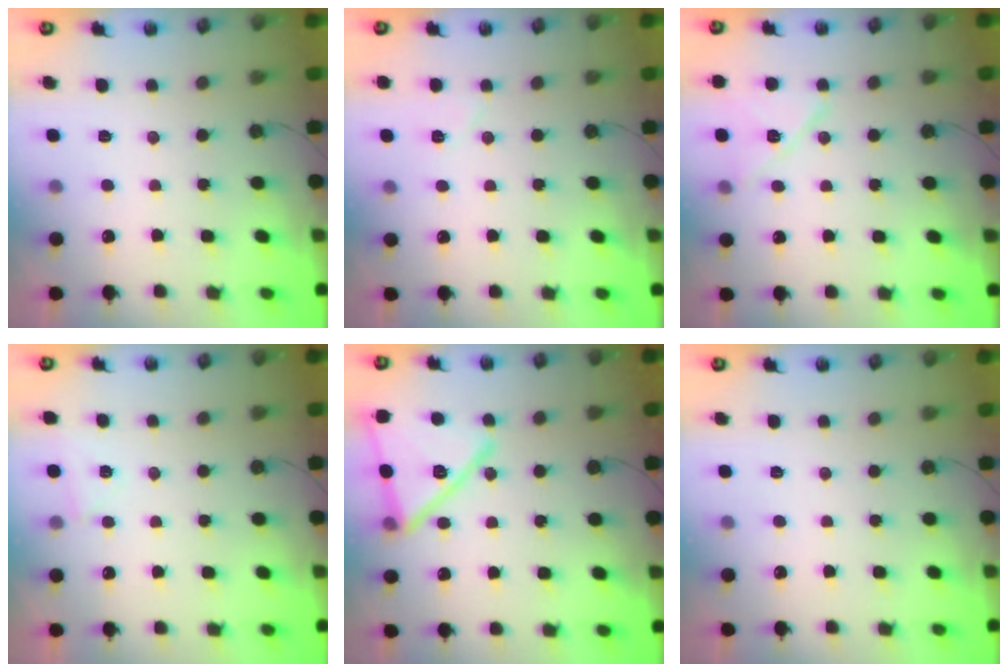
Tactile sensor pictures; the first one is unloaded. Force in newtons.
{"total": 5.7, "press": 5.1, "slide": 2.4}
{"total": 10.1, "press": 8.4, "slide": 5.6}
{"total": 3.5, "press": 3.4, "slide": 0.6}
{"total": 20.4, "press": 18.7, "slide": 8.2}
{"total": 0.0}